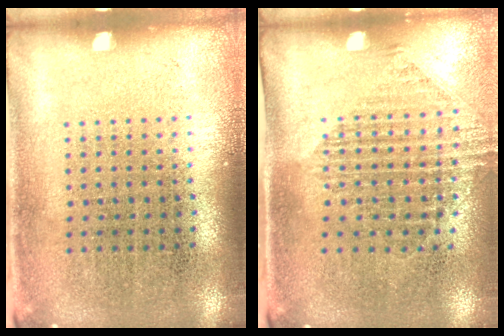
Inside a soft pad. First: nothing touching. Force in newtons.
{"total": 1.5, "press": 1.2, "slide": 0.9}